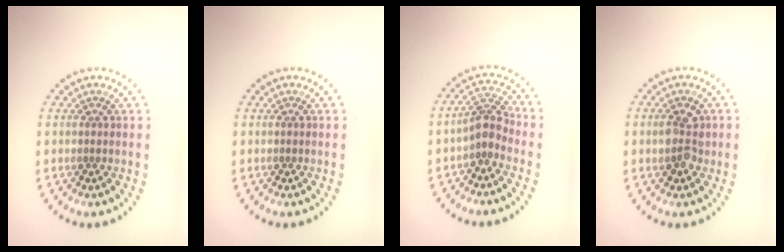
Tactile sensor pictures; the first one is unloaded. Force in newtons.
{"total": 0.0}
{"total": 2.6, "press": 1.9, "slide": 1.8}
{"total": 2.5, "press": 2.5, "slide": 0.1}